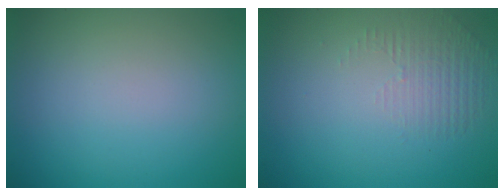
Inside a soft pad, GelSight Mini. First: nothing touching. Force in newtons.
{"total": 1.4, "press": 0.3, "slide": 1.4}